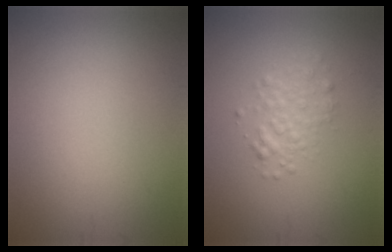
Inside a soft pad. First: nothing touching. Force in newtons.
{"total": 2.1, "press": 2.1, "slide": 0.1}